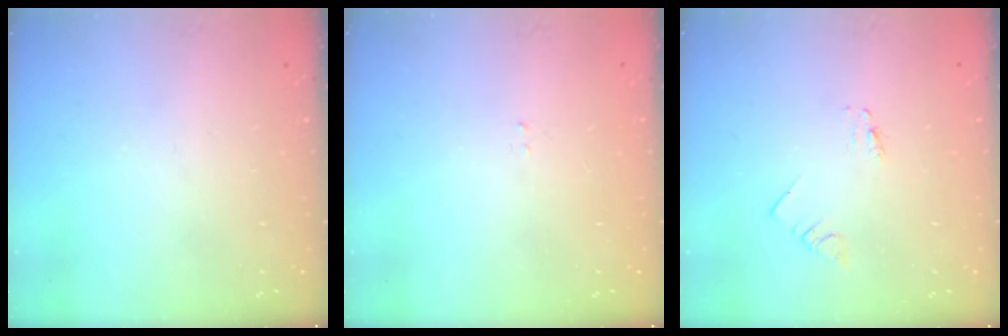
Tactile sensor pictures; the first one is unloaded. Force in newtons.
{"total": 1.5, "press": 1.5, "slide": 0.2}
{"total": 0.0}